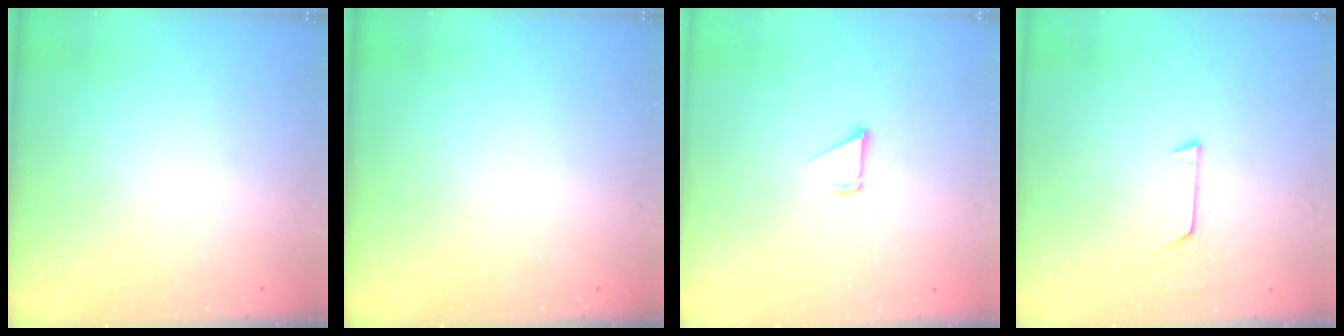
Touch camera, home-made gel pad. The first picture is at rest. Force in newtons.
{"total": 0.0}
{"total": 1.3, "press": 1.3, "slide": 0.1}
{"total": 5.9, "press": 5.9, "slide": 0.5}